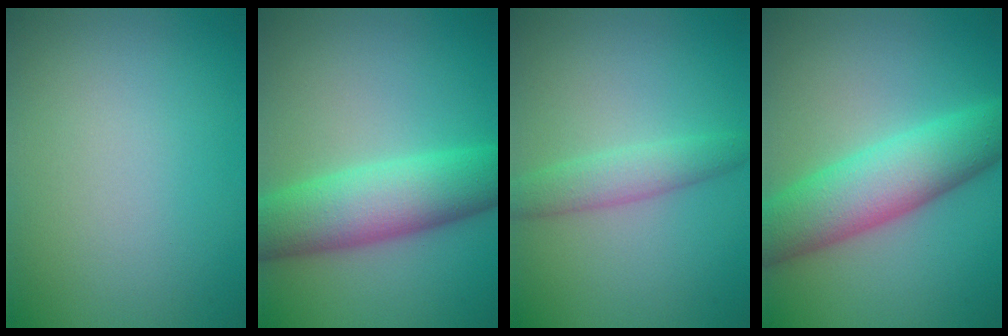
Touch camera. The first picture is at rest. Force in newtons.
{"total": 7.3, "press": 7.3, "slide": 0.1}
{"total": 2.6, "press": 2.6, "slide": 0.0}
{"total": 7.5, "press": 7.5, "slide": 0.2}